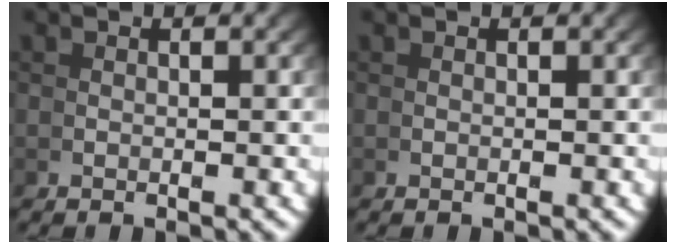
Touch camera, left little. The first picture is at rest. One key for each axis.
{"total": 0.0}